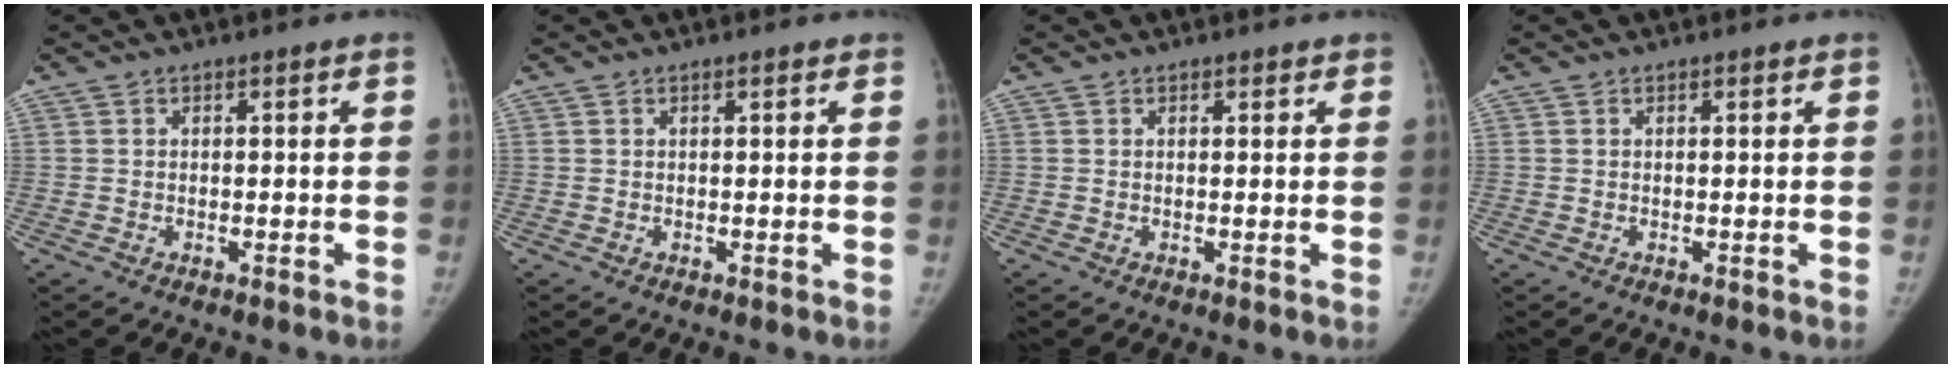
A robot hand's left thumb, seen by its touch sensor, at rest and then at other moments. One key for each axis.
{"total": 0.7, "fx": 0.5, "fy": 0.2, "fz": 0.5, "tx": -0.007, "ty": -0.001, "tz": 0.006}
{"total": 1.0, "fx": 0.7, "fy": 0.5, "fz": 0.4, "tx": 0.001, "ty": -0.004, "tz": 0.007}
{"total": 0.0}